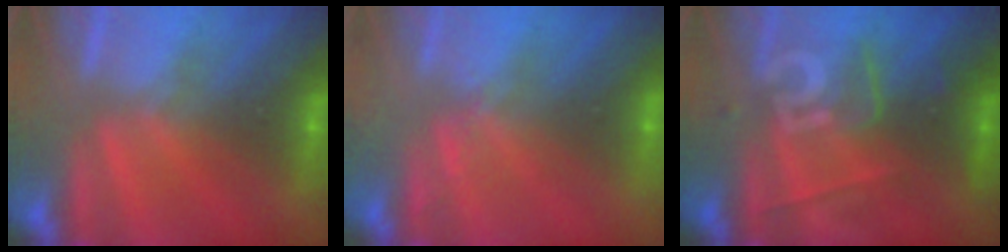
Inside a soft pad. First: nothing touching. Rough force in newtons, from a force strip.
{"total": 2.0}
{"total": 2.7}